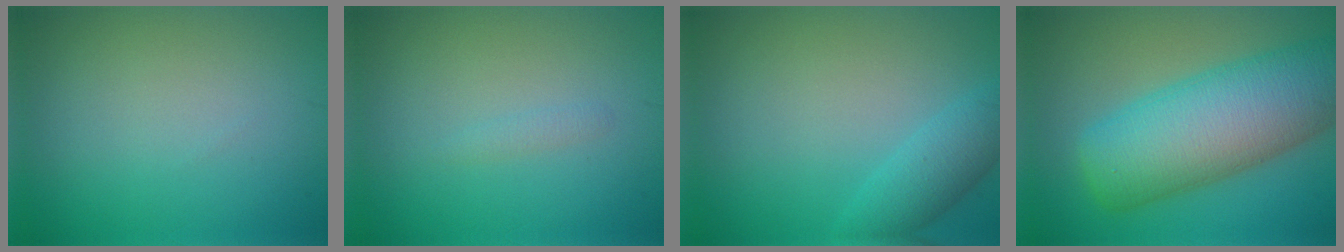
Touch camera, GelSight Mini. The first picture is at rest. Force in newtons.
{"total": 0.6, "press": 0.6, "slide": 0.1}
{"total": 3.0, "press": 3.0, "slide": 0.2}
{"total": 11.6, "press": 11.6, "slide": 0.4}